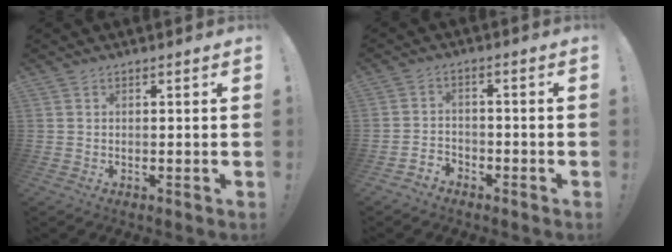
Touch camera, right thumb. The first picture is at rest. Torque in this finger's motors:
{"motor_torque": [0.42, -0.40, -0.19, 0.13, 0.00]}